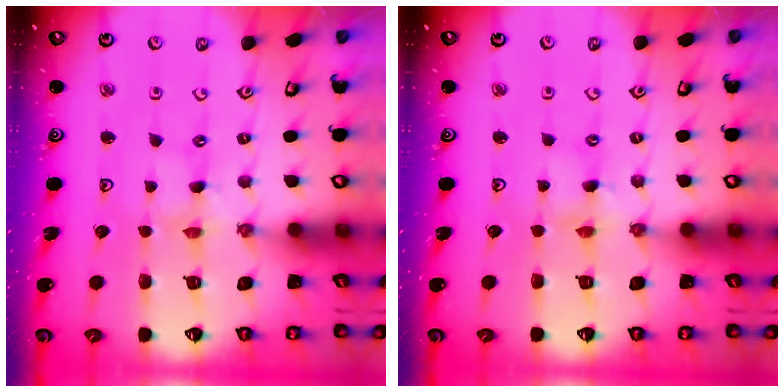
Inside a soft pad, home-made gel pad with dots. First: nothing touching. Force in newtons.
{"total": 3.7, "press": 3.7, "slide": 0.4}